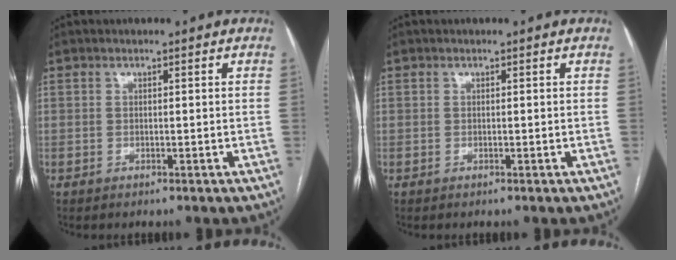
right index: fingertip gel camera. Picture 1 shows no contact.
{"total": 0.0}